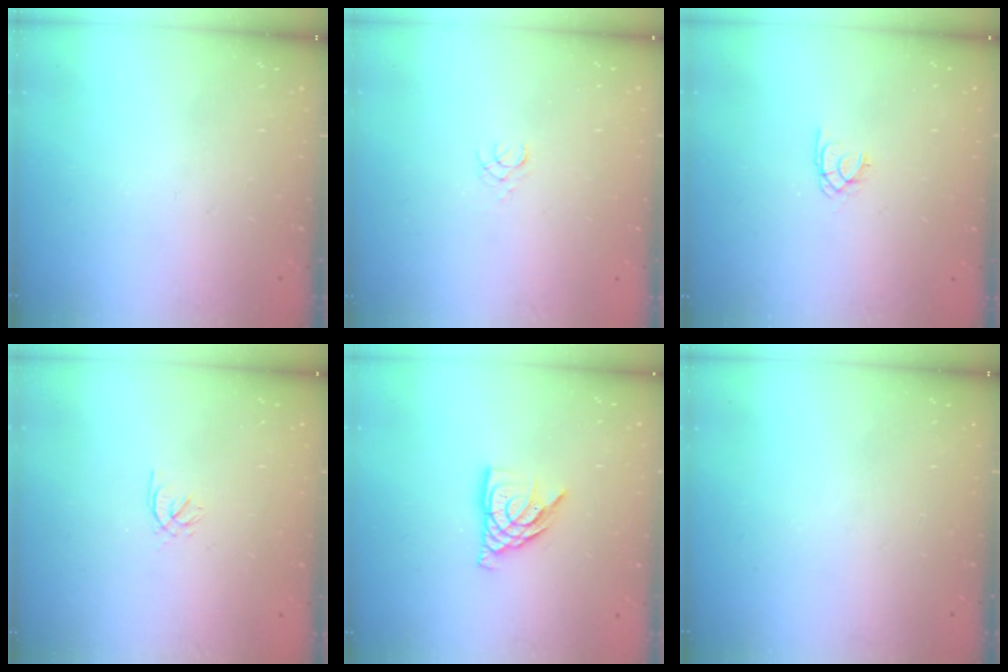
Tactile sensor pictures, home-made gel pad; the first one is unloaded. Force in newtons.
{"total": 1.5, "press": 1.5, "slide": 0.2}
{"total": 1.8, "press": 1.8, "slide": 0.3}
{"total": 0.5, "press": 0.3, "slide": 0.4}
{"total": 9.1, "press": 9.1, "slide": 0.8}
{"total": 0.0}